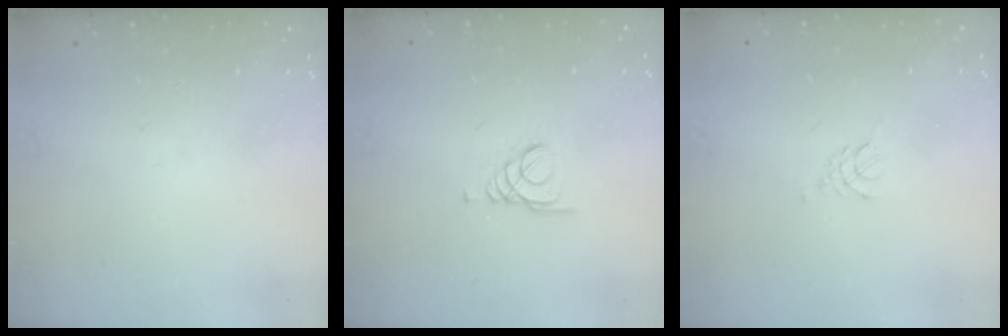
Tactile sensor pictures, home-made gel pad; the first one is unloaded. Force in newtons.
{"total": 1.3, "press": 1.3, "slide": 0.1}
{"total": 3.8, "press": 3.8, "slide": 0.6}